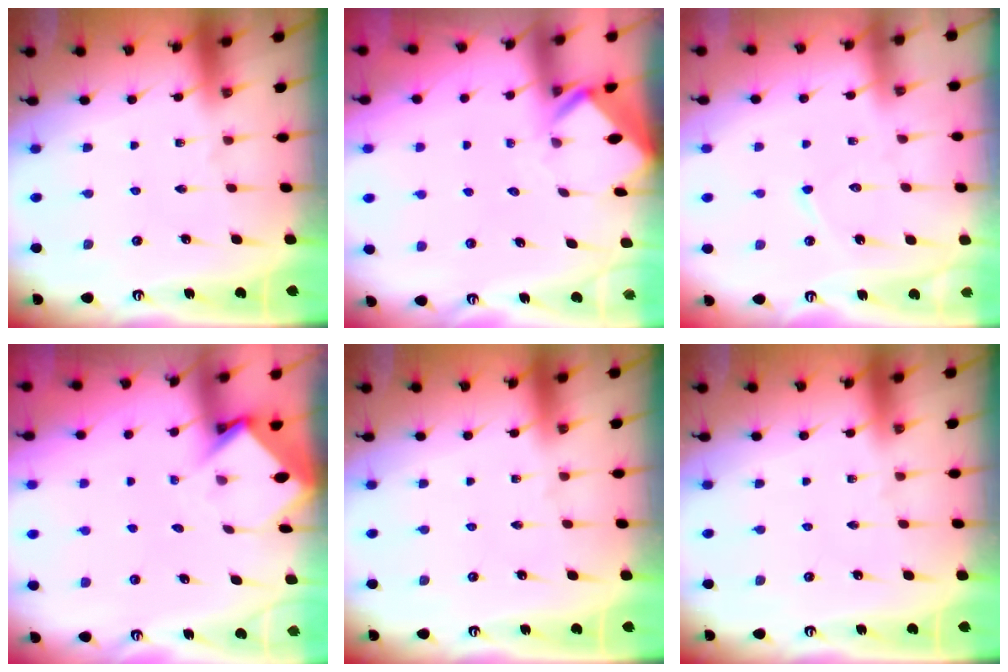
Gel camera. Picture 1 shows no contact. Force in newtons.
{"total": 2.8, "press": 2.8, "slide": 0.2}
{"total": 5.0, "press": 5.0, "slide": 0.4}
{"total": 3.7, "press": 3.7, "slide": 0.3}
{"total": 0.0}
{"total": 0.0}